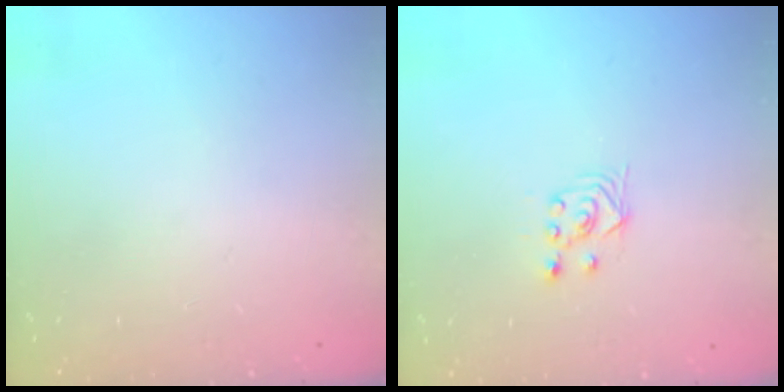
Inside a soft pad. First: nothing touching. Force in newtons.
{"total": 2.9, "press": 2.5, "slide": 1.4}